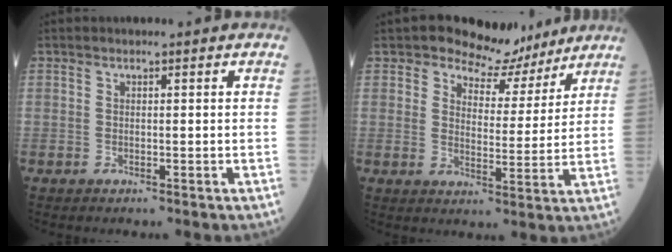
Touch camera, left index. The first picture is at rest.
{"total": 7.6, "force": [6.5, 3.8, 1.4], "torque": [-0.020, 0.001, 0.092]}